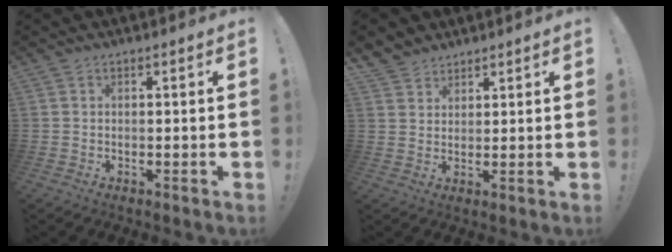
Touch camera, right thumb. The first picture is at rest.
{"total": 4.6, "force": [3.8, 2.6, 0.2], "torque": [-0.007, -0.026, 0.073]}